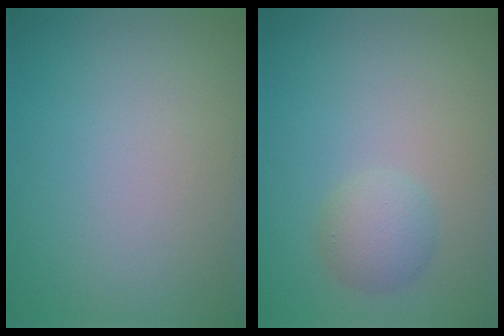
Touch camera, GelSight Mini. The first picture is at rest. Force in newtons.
{"total": 2.2, "press": 2.2, "slide": 0.2}